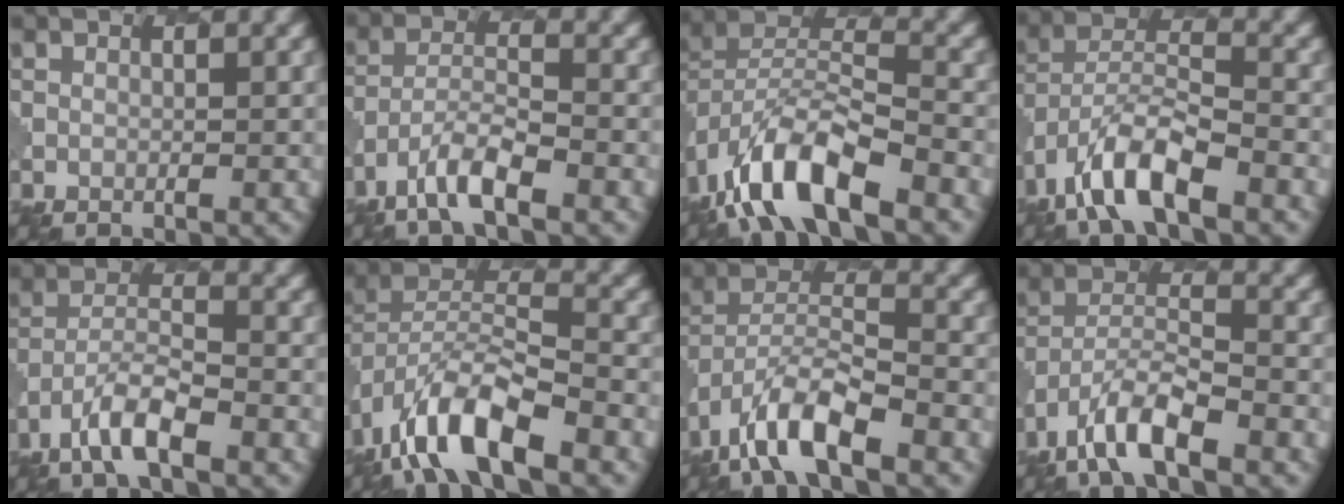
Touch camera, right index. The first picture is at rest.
{"total": 4.8, "force": [-3.4, 1.3, 3.1], "torque": [-0.059, -0.002, -0.070]}
{"total": 9.9, "force": [-6.1, 3.9, 6.8], "torque": [-0.127, 0.002, -0.121]}
{"total": 8.0, "force": [-5.0, 2.9, 5.5], "torque": [-0.104, 0.005, -0.096]}
{"total": 4.8, "force": [-3.2, 1.4, 3.3], "torque": [-0.062, 0.001, -0.066]}
{"total": 9.5, "force": [-5.9, 3.6, 6.5], "torque": [-0.119, 0.002, -0.118]}
{"total": 8.3, "force": [-5.3, 3.0, 5.7], "torque": [-0.105, 0.003, -0.105]}
{"total": 6.8, "force": [-4.6, 2.2, 4.4], "torque": [-0.083, 0.001, -0.089]}